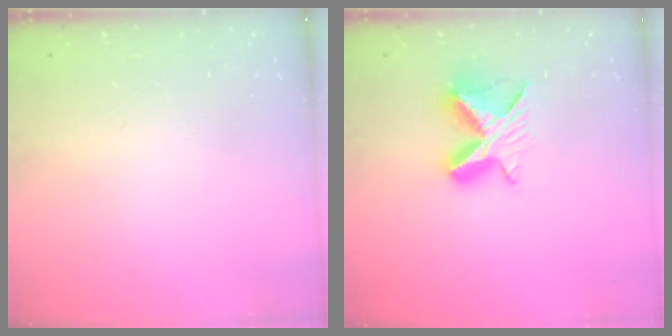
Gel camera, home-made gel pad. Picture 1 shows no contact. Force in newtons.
{"total": 9.2, "press": 9.2, "slide": 0.0}